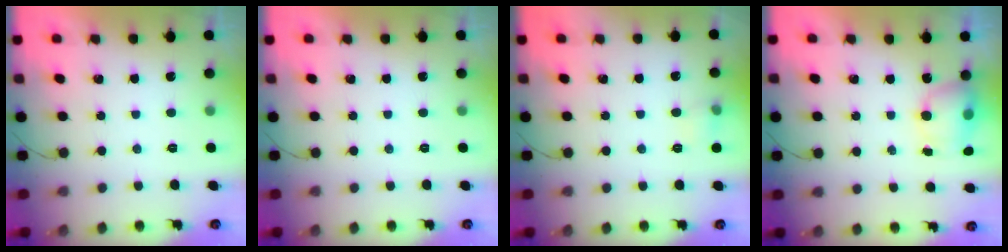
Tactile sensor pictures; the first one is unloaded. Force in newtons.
{"total": 0.0}
{"total": 5.5, "press": 5.3, "slide": 1.4}
{"total": 6.3, "press": 6.2, "slide": 0.7}